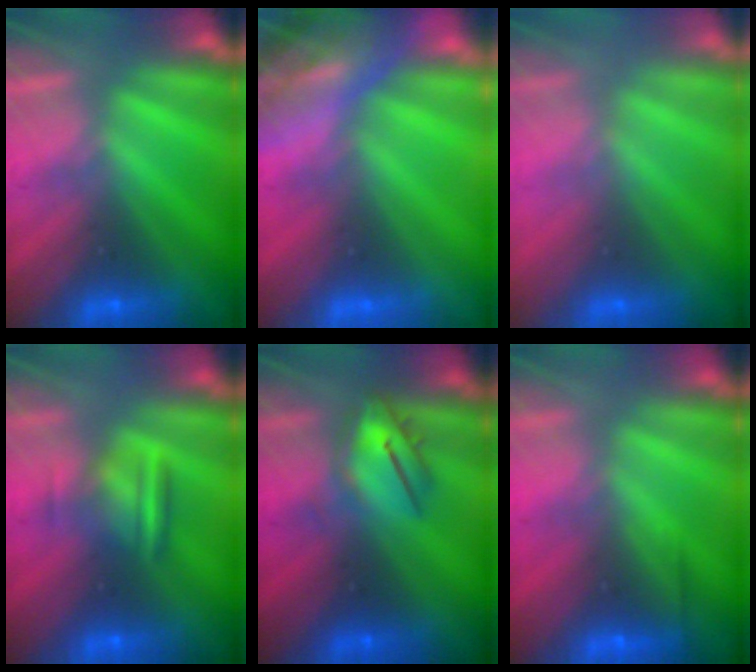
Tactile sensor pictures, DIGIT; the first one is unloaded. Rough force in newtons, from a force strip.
{"total": 9.7}
{"total": 2.7}
{"total": 8.2}
{"total": 4.5}
{"total": 2.5}